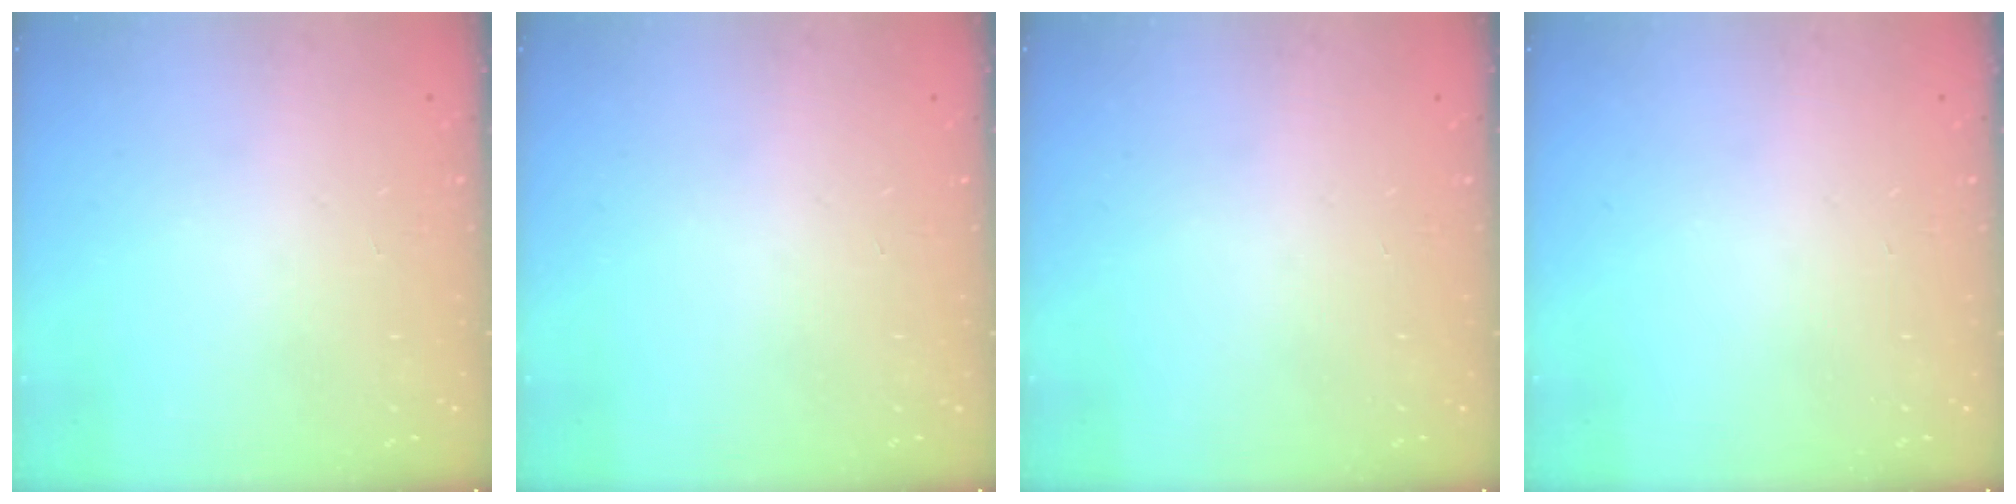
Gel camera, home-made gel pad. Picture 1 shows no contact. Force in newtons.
{"total": 0.0}
{"total": 0.0}
{"total": 0.0}